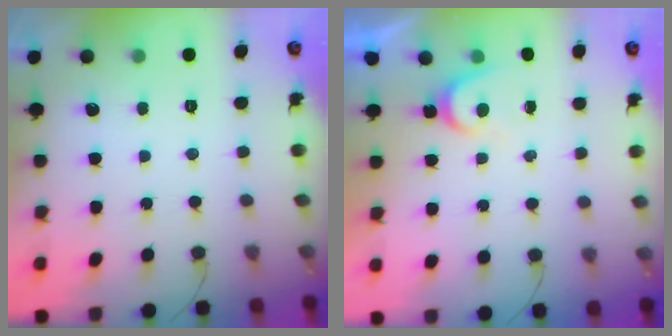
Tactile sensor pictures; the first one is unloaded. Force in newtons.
{"total": 4.4, "press": 4.3, "slide": 0.4}